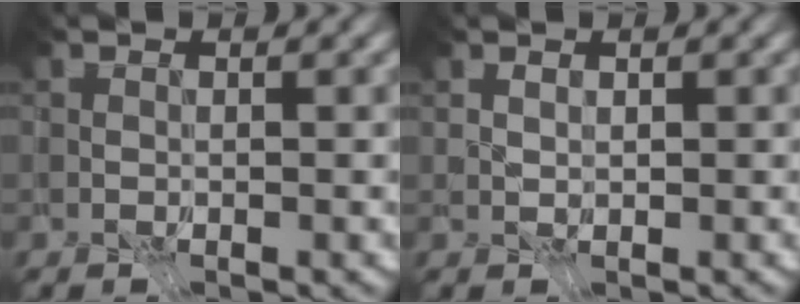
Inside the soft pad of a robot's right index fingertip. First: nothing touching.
{"total": 0.6, "force": [0.6, -0.1, 0.0], "torque": [-0.008, 0.002, 0.014]}